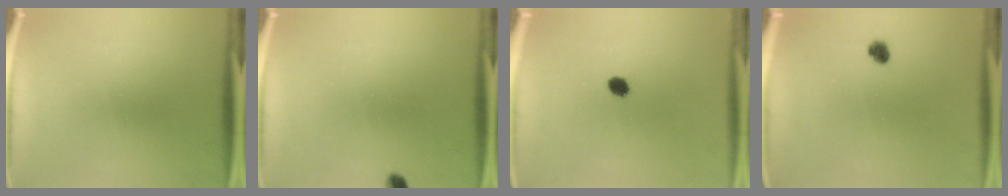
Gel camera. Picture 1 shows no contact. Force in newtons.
{"total": 1.8}
{"total": 2.8}
{"total": 2.2}